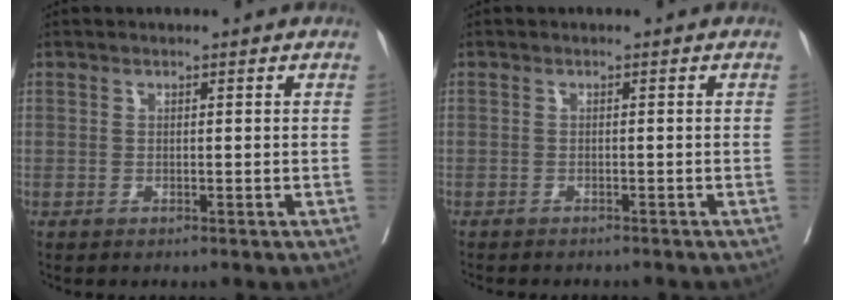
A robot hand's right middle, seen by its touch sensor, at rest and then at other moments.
{"total": 5.1, "force": [-4.6, 1.1, 1.9], "torque": [-0.022, -0.004, -0.059]}